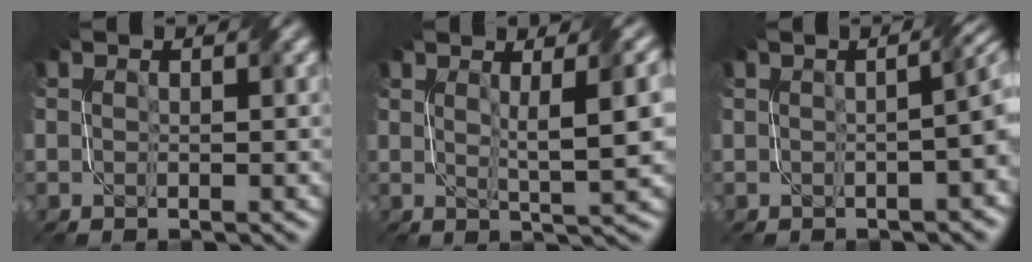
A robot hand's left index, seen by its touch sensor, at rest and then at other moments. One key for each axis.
{"total": 5.4, "fx": 1.3, "fy": 1.0, "fz": 5.1, "tx": -0.066, "ty": 0.003, "tz": 0.022}
{"total": 5.2, "fx": -0.3, "fy": 2.3, "fz": 4.7, "tx": -0.020, "ty": 0.009, "tz": -0.007}